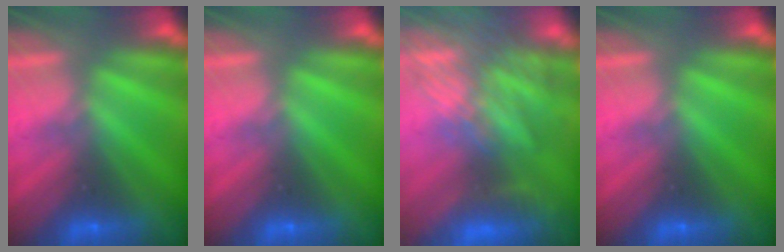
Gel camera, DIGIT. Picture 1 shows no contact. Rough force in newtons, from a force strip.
{"total": 0.0}
{"total": 8.7}
{"total": 0.0}